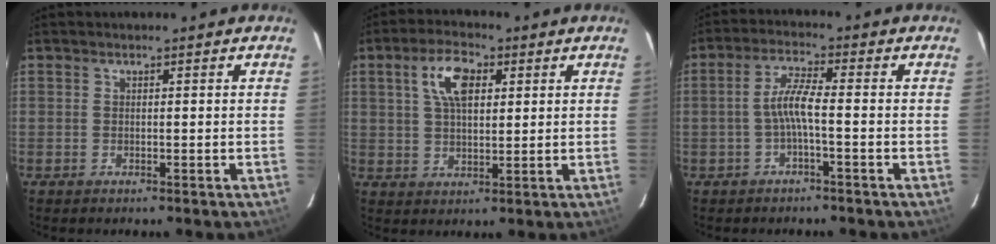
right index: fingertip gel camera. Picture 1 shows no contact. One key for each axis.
{"total": 7.8, "fx": 2.9, "fy": 3.8, "fz": 6.2, "tx": -0.116, "ty": 0.018, "tz": 0.052}
{"total": 4.4, "fx": -1.4, "fy": 0.2, "fz": 4.1, "tx": -0.091, "ty": 0.009, "tz": -0.028}